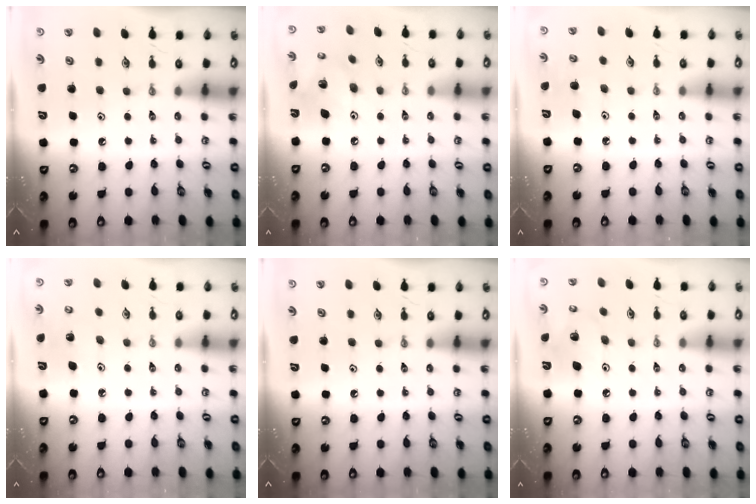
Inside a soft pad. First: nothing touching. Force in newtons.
{"total": 11.2, "press": 11.1, "slide": 1.1}
{"total": 4.4, "press": 4.4, "slide": 0.4}
{"total": 4.8, "press": 4.7, "slide": 0.6}
{"total": 0.0}
{"total": 10.5, "press": 10.3, "slide": 2.1}